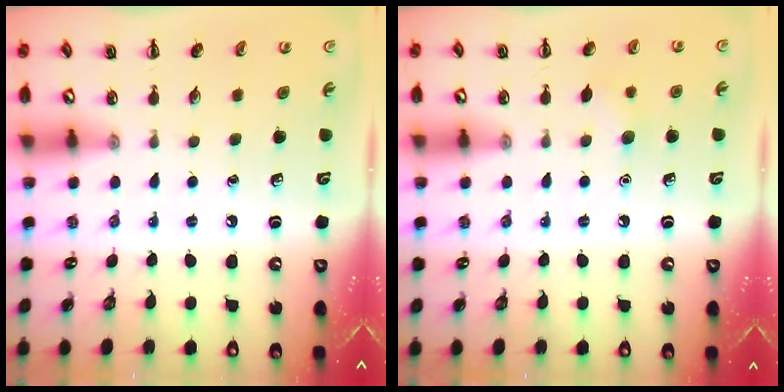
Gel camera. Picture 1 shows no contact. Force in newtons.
{"total": 5.8, "press": 5.6, "slide": 1.6}